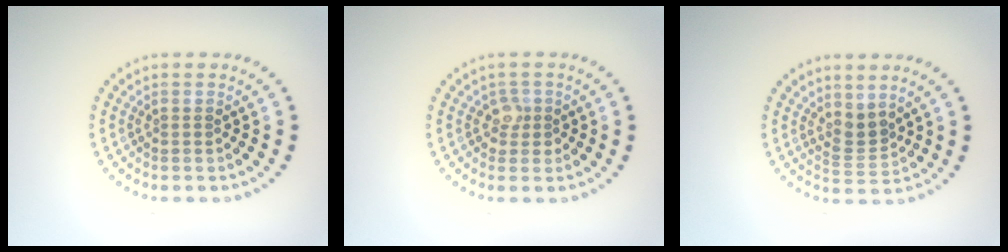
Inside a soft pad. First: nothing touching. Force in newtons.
{"total": 1.6, "press": 1.4, "slide": 0.9}
{"total": 2.2, "press": 1.6, "slide": 1.5}